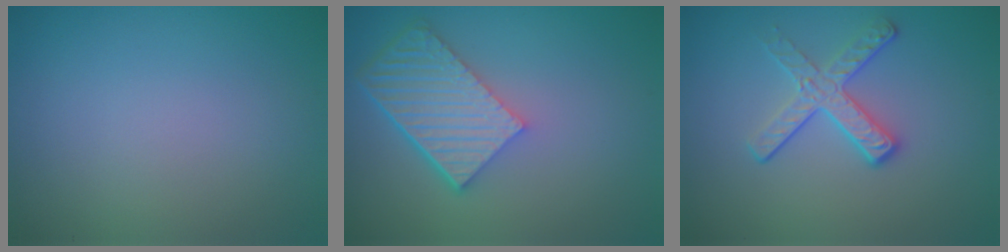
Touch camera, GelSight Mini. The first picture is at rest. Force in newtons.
{"total": 5.9, "press": 4.2, "slide": 4.2}
{"total": 3.0, "press": 2.6, "slide": 1.6}